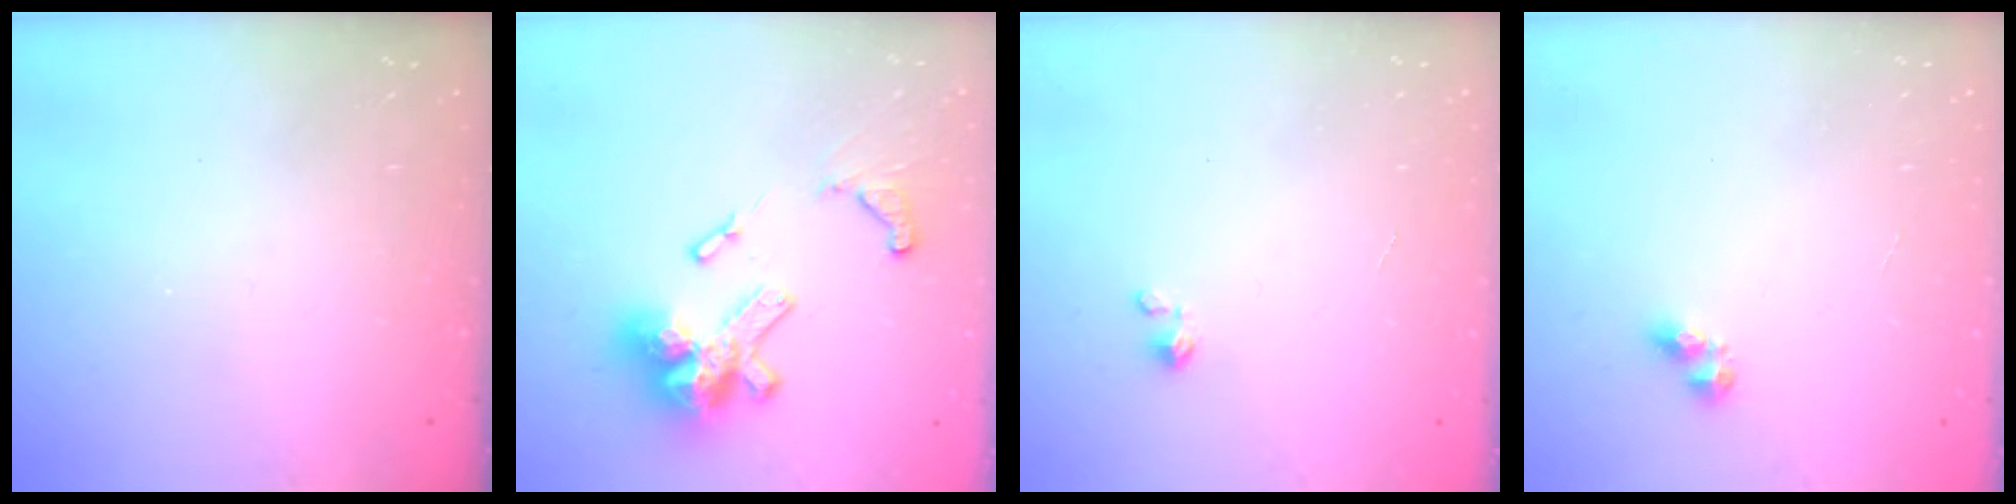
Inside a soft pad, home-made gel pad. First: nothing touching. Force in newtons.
{"total": 17.8, "press": 17.7, "slide": 1.9}
{"total": 1.6, "press": 1.6, "slide": 0.2}
{"total": 5.0, "press": 5.0, "slide": 0.5}